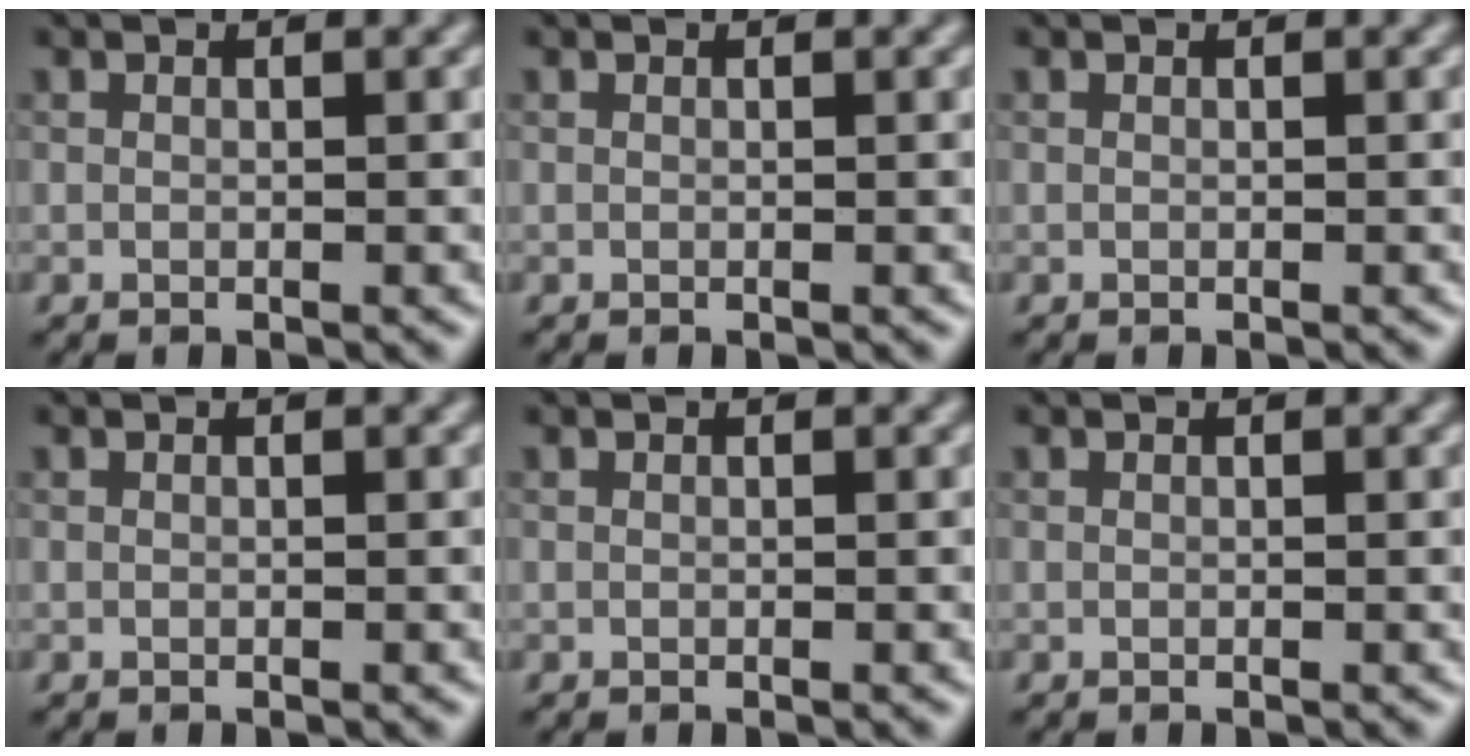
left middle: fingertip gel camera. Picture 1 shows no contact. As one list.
[{"total": 0.0}, {"total": 0.0}, {"total": 0.0}, {"total": 0.0}, {"total": 0.0}]